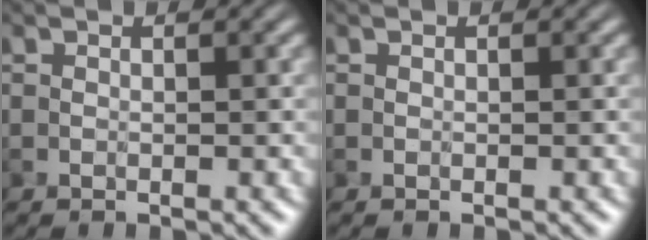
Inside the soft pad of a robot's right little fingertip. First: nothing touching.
{"total": 0.0}